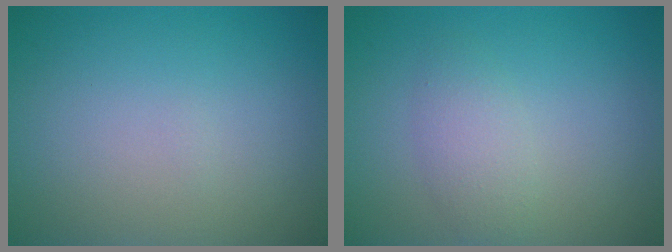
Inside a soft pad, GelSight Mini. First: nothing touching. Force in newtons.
{"total": 2.2, "press": 2.2, "slide": 0.0}